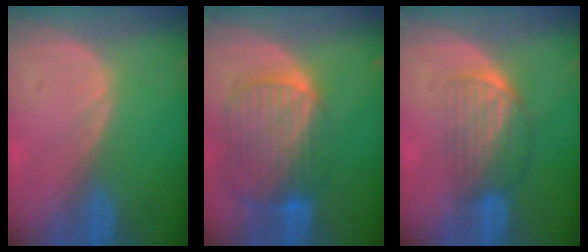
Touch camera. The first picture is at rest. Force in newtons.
{"total": 10.3, "press": 8.7, "slide": 5.6}
{"total": 6.7, "press": 5.8, "slide": 3.5}